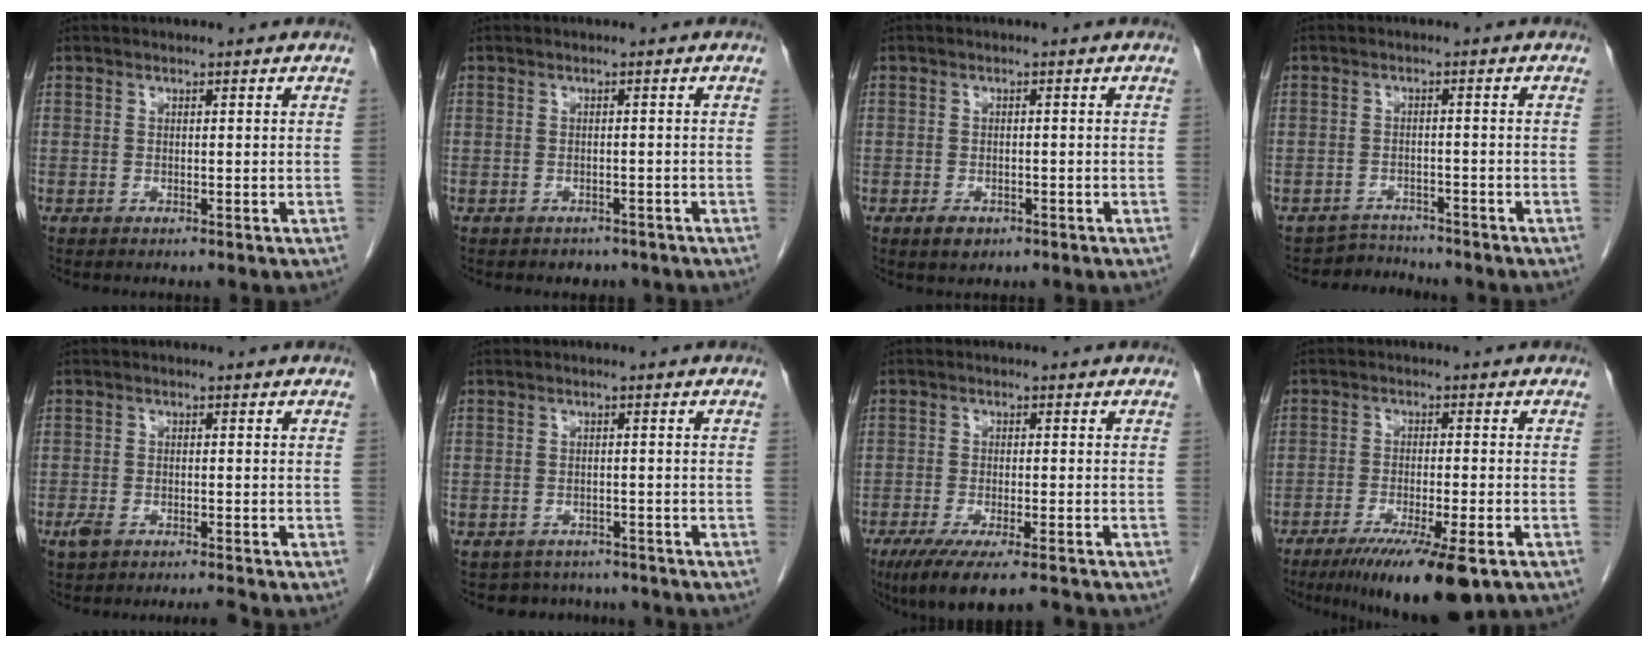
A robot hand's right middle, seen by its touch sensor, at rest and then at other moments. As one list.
[{"total": 2.7, "force": [-2.2, 1.5, 0.3], "torque": [-0.012, 0.003, -0.027]}, {"total": 2.0, "force": [-1.1, 1.3, 1.1], "torque": [-0.017, 0.001, -0.009]}, {"total": 3.1, "force": [-2.8, 0.3, -1.4], "torque": [0.031, -0.002, -0.044]}, {"total": 2.9, "force": [-2.2, 0.6, 1.8], "torque": [-0.043, -0.002, -0.039]}, {"total": 5.5, "force": [-4.9, 2.6, 0.2], "torque": [0.005, 0.014, -0.058]}, {"total": 10.7, "force": [-8.4, 1.6, 6.4], "torque": [-0.091, -0.020, -0.133]}, {"total": 13.0, "force": [-8.5, 1.5, 9.7], "torque": [-0.141, -0.029, -0.132]}]